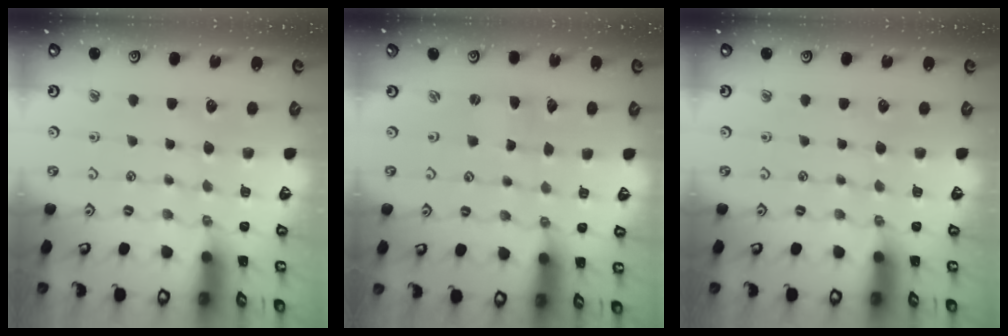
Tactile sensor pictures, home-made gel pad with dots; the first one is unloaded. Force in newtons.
{"total": 0.5, "press": 0.5, "slide": 0.1}
{"total": 0.0}